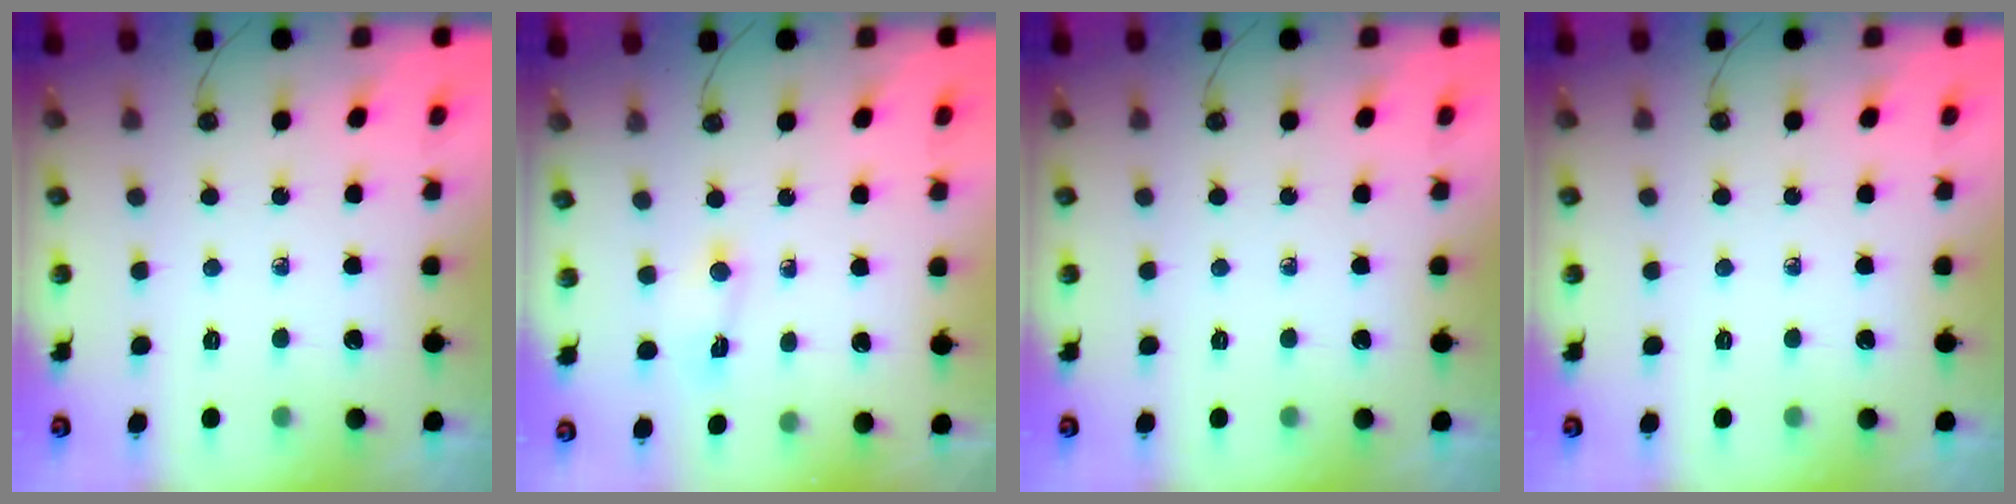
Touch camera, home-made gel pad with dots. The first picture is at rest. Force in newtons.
{"total": 2.9, "press": 2.9, "slide": 0.4}
{"total": 0.0}
{"total": 0.0}